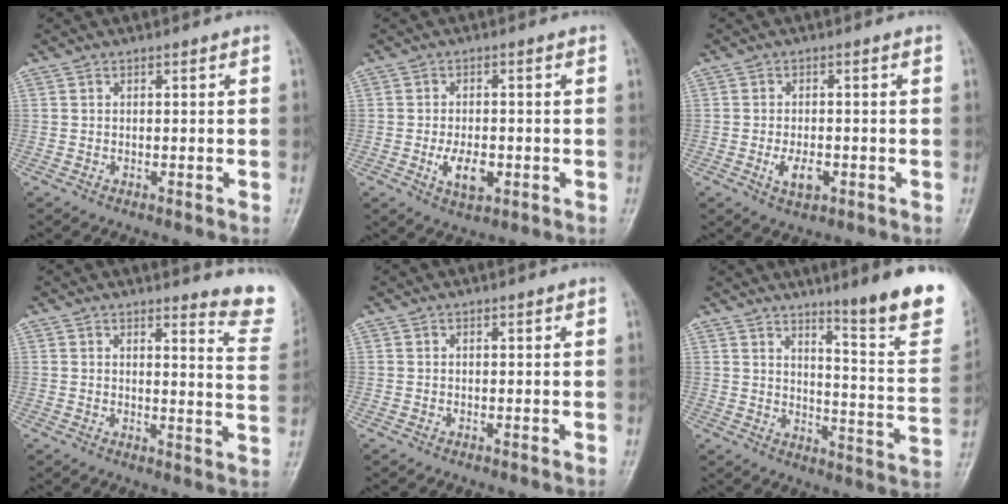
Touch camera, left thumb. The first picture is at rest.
{"total": 5.5, "force": [-1.5, 3.0, 4.3], "torque": [-0.071, -0.001, -0.021]}
{"total": 4.1, "force": [-1.3, 2.2, 3.2], "torque": [-0.056, 0.000, -0.019]}
{"total": 8.8, "force": [8.5, 1.1, 2.1], "torque": [0.005, -0.100, 0.072]}
{"total": 0.0}
{"total": 17.0, "force": [11.2, 1.7, 12.6], "torque": [-0.137, -0.087, 0.154]}